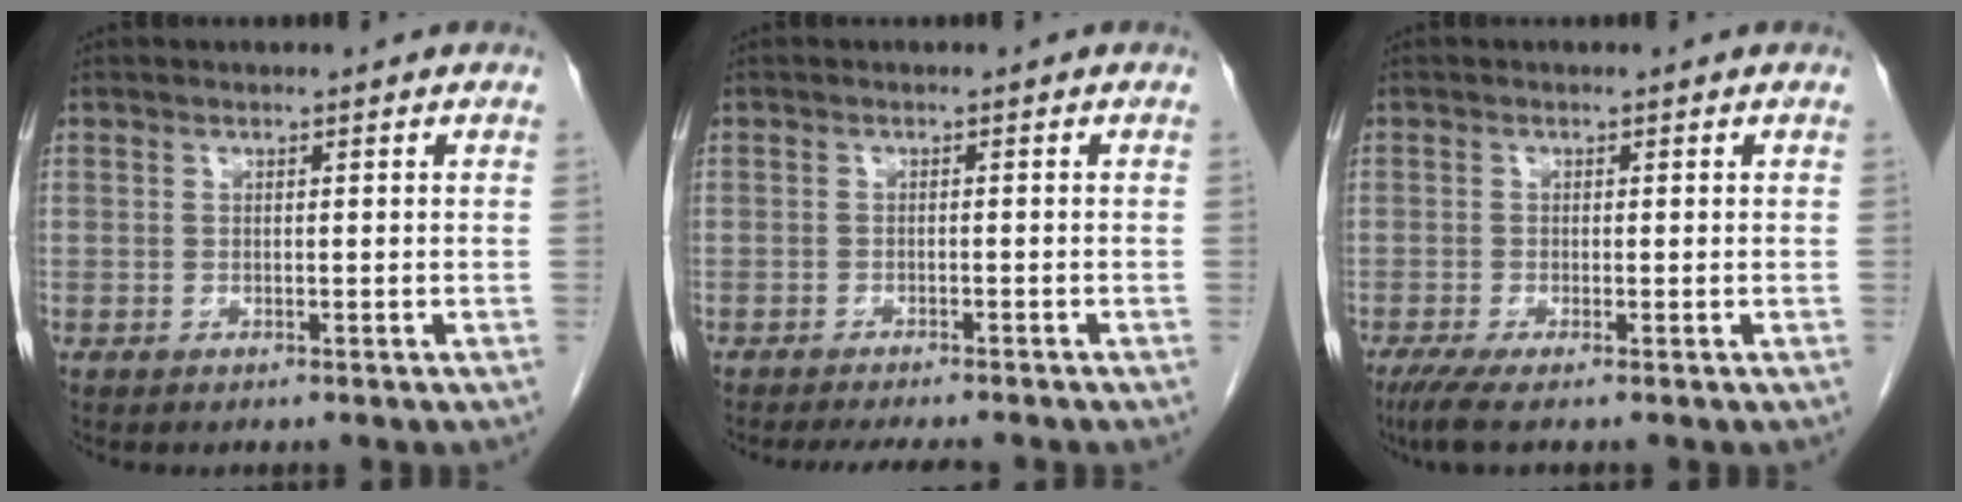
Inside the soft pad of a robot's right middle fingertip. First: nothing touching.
{"total": 6.3, "force": [-5.6, 1.0, 2.8], "torque": [-0.035, -0.010, -0.077]}
{"total": 2.9, "force": [-1.9, 0.1, 2.3], "torque": [-0.046, -0.011, -0.038]}